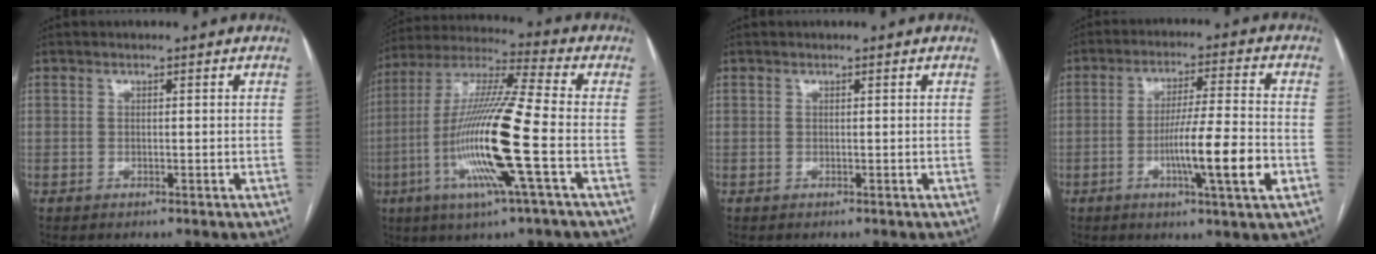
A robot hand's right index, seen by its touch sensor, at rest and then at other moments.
{"total": 17.7, "force": [-4.7, -0.4, 17.1], "torque": [-0.345, -0.013, -0.097]}
{"total": 0.0}
{"total": 11.3, "force": [-3.3, -0.3, 10.8], "torque": [-0.185, -0.007, -0.057]}